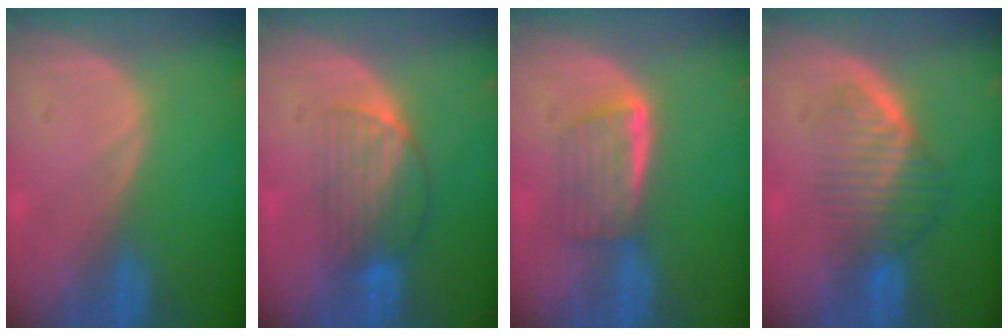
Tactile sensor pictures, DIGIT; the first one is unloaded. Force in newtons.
{"total": 6.5, "press": 5.7, "slide": 3.2}
{"total": 5.8, "press": 5.1, "slide": 2.9}
{"total": 6.4, "press": 5.9, "slide": 2.6}